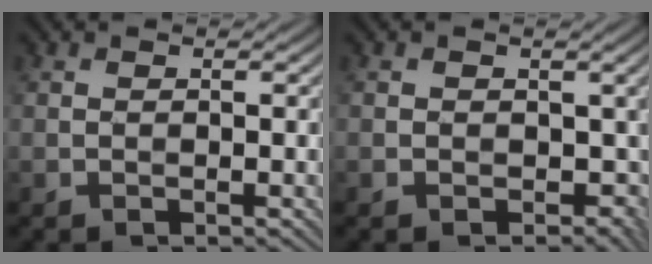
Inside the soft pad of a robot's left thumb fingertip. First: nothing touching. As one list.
[{"total": 2.5, "force": [-0.2, 2.4, 0.7], "torque": [-0.007, -0.011, -0.003]}]